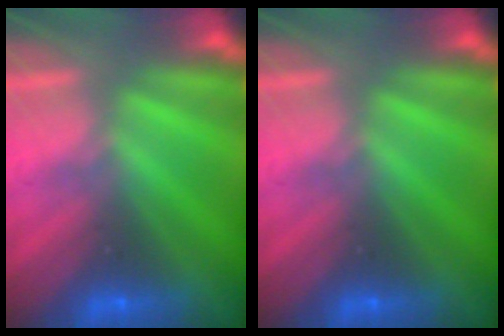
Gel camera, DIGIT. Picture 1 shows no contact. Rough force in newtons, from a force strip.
{"total": 0.0}